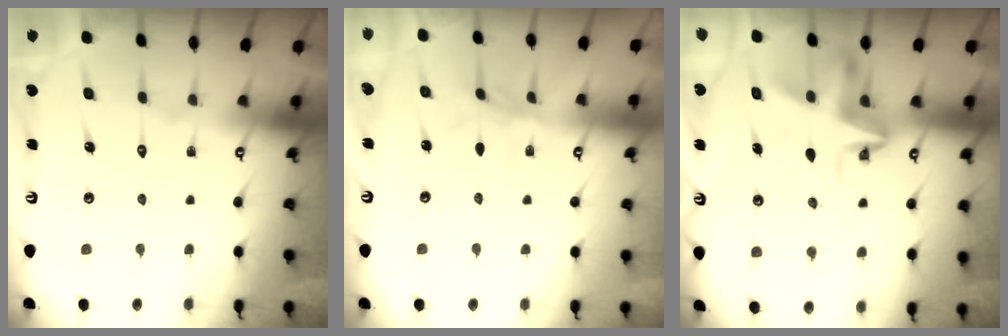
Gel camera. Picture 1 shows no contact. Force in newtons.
{"total": 3.0, "press": 3.0, "slide": 0.4}
{"total": 7.7, "press": 7.2, "slide": 2.7}